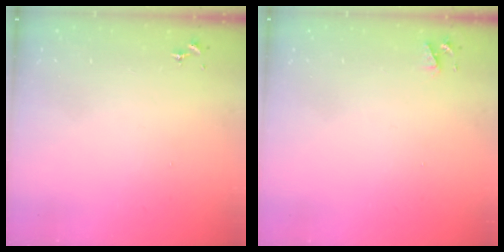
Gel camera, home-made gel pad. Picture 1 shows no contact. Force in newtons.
{"total": 4.1, "press": 4.0, "slide": 0.7}